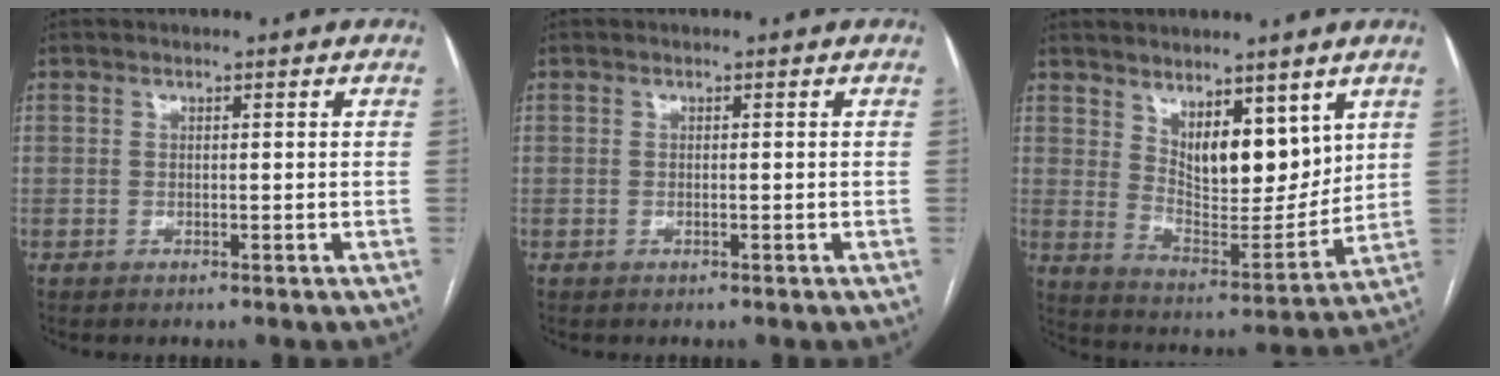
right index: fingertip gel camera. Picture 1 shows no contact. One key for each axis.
{"total": 0.0}
{"total": 11.1, "fx": 5.8, "fy": 4.4, "fz": 8.4, "tx": -0.132, "ty": -0.014, "tz": 0.113}